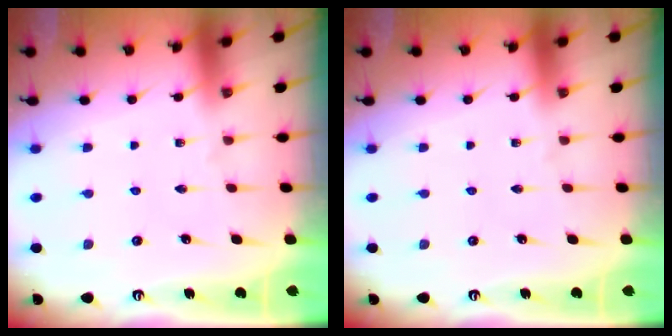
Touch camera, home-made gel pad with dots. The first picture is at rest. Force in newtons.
{"total": 0.0}